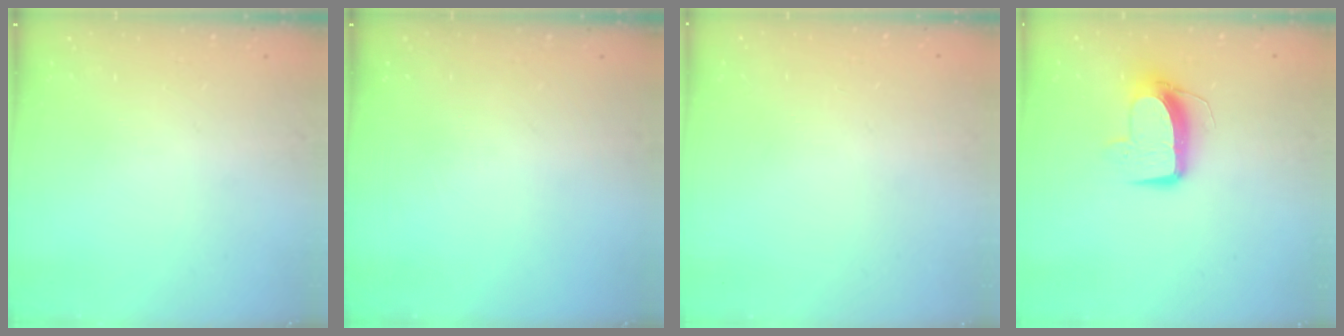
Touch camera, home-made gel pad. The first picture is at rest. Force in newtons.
{"total": 0.0}
{"total": 0.0}
{"total": 9.8, "press": 9.8, "slide": 0.5}